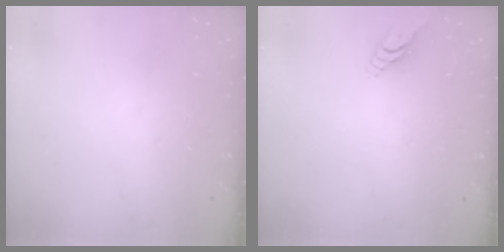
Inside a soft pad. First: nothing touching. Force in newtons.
{"total": 4.7, "press": 4.7, "slide": 0.6}